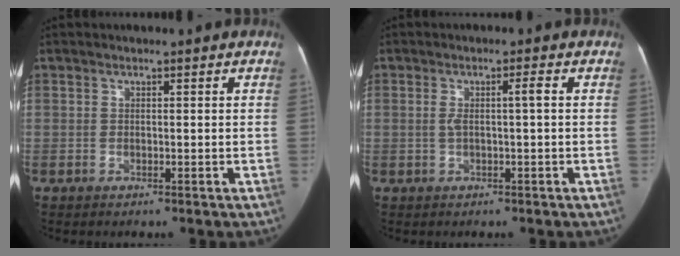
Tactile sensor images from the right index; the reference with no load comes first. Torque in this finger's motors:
{"motor_torque": [0.30, 0.09, 0.07, 0.02]}